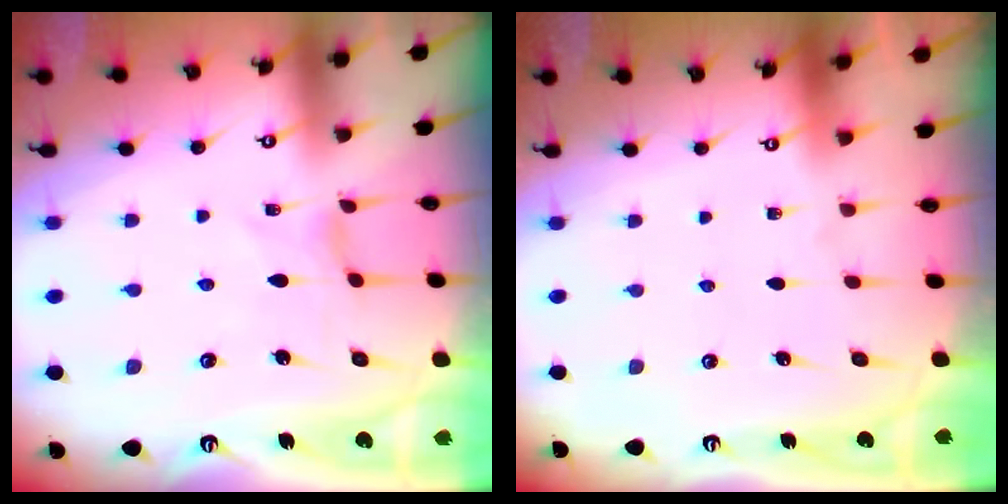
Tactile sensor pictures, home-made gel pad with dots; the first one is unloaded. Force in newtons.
{"total": 0.0}